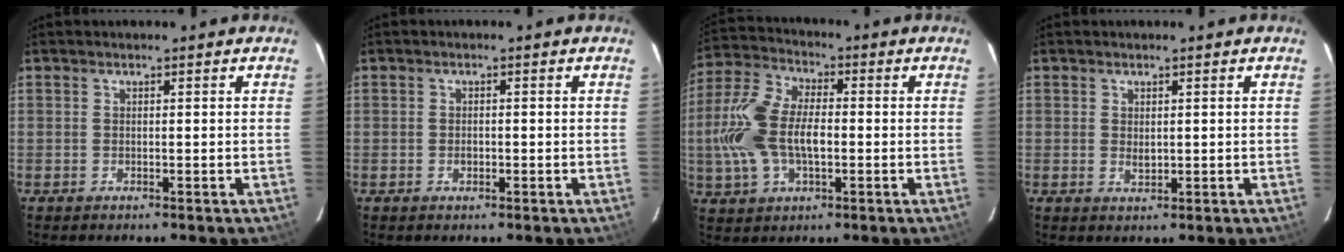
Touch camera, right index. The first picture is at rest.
{"total": 1.3, "force": [-0.4, 1.0, 0.7], "torque": [-0.012, 0.001, -0.007]}
{"total": 14.5, "force": [-1.6, 7.9, 12.0], "torque": [-0.266, 0.012, -0.031]}
{"total": 1.8, "force": [0.1, 1.2, 1.3], "torque": [-0.020, -0.002, 0.005]}